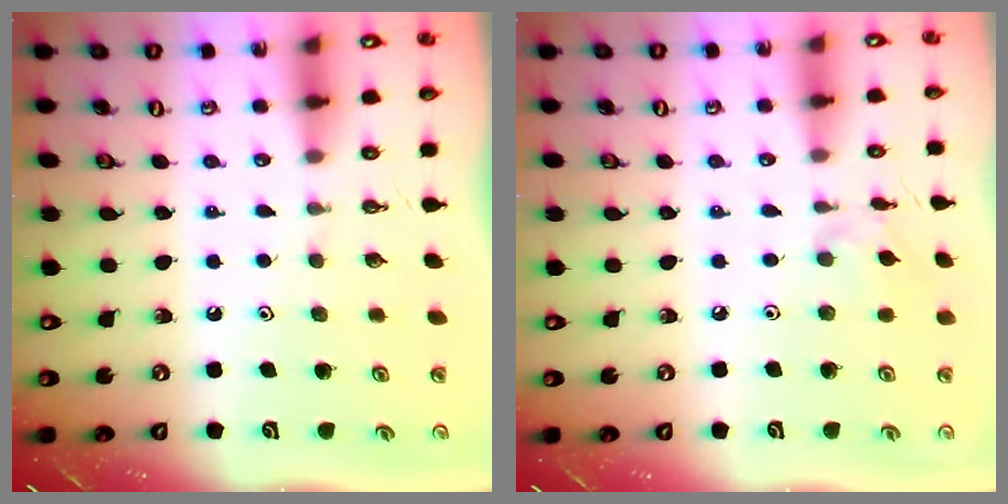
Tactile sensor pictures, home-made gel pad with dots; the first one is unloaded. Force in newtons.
{"total": 3.2, "press": 3.2, "slide": 0.2}